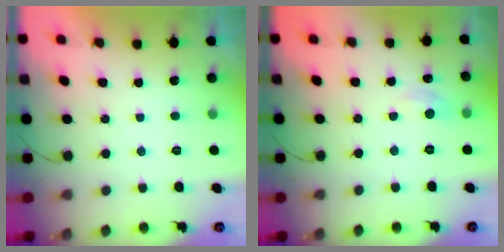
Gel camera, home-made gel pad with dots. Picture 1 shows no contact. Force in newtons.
{"total": 4.8, "press": 4.7, "slide": 0.6}